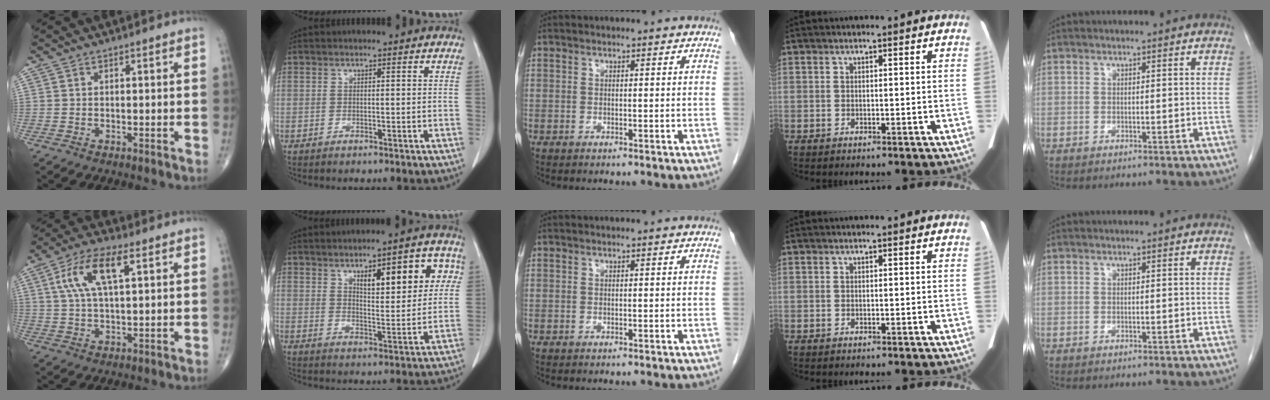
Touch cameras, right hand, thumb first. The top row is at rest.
{"thumb": {"total": 10.6, "force": [3.7, 4.0, 9.1], "torque": [-0.187, 0.010, 0.069]}, "index": {"total": 11.8, "force": [4.8, 3.7, 10.1], "torque": [-0.131, 0.015, 0.070]}, "middle": {"total": 0.7, "force": [-0.7, 0.2, 0.3], "torque": [-0.003, -0.001, -0.009]}}